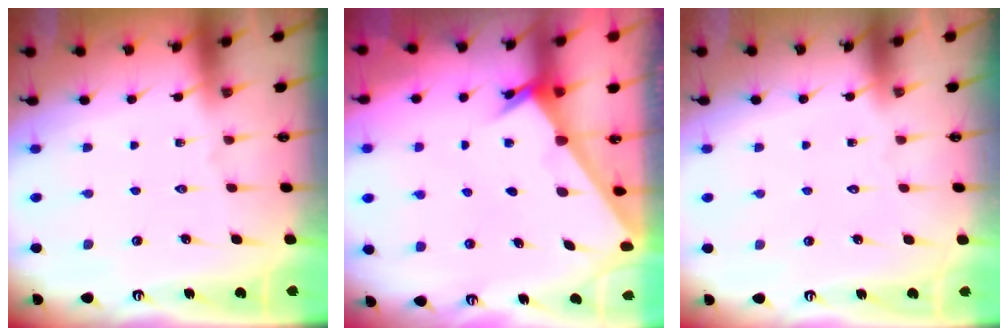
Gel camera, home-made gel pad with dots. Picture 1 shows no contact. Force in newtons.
{"total": 2.2, "press": 2.2, "slide": 0.2}
{"total": 1.6, "press": 1.6, "slide": 0.1}